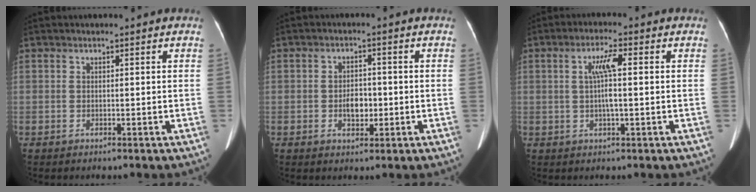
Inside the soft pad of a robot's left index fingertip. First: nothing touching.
{"total": 3.3, "force": [-0.7, 2.1, 2.5], "torque": [-0.041, 0.006, -0.009]}
{"total": 4.8, "force": [0.5, 0.2, 4.8], "torque": [-0.096, 0.007, 0.009]}